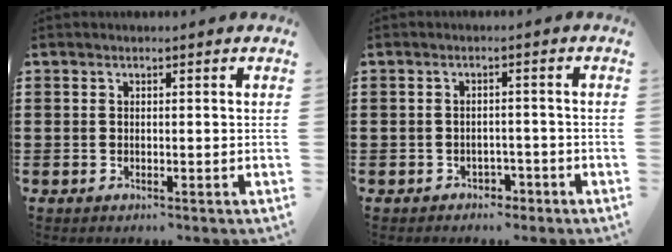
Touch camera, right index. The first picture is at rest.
{"total": 1.8, "force": [-1.5, 0.9, 0.1], "torque": [-0.011, -0.003, -0.034]}